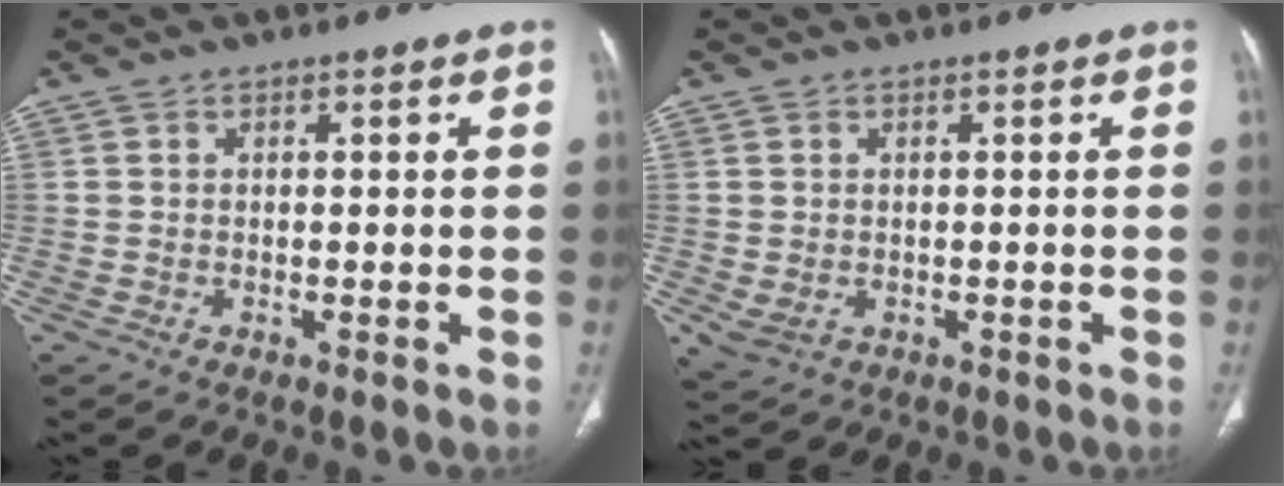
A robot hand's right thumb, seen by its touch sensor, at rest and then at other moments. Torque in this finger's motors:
{"motor_torque": [2.34, 2.11, 0.35, -0.81, 0.00]}